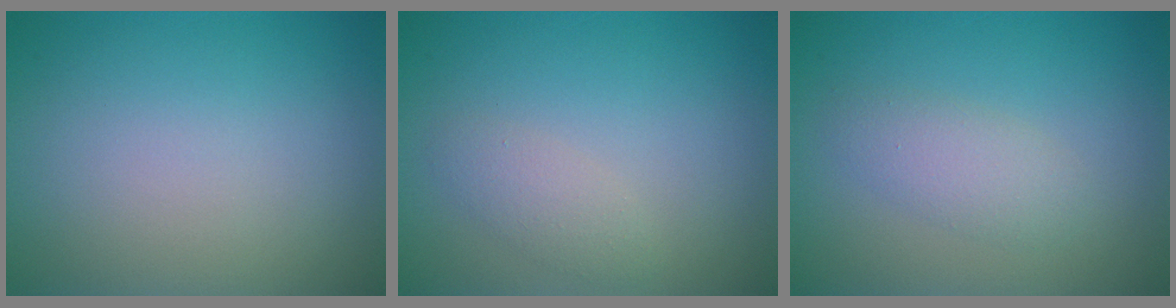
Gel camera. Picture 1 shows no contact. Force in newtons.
{"total": 1.6, "press": 1.6, "slide": 0.0}
{"total": 2.3, "press": 2.3, "slide": 0.1}